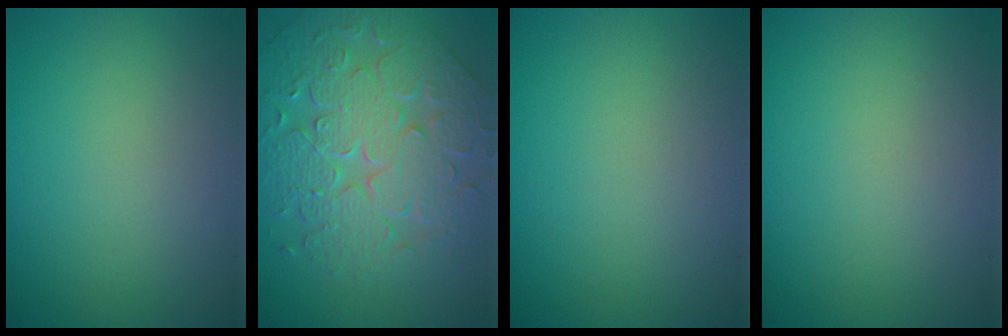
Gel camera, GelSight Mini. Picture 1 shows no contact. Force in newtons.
{"total": 6.8, "press": 6.0, "slide": 3.2}
{"total": 0.0}
{"total": 0.0}